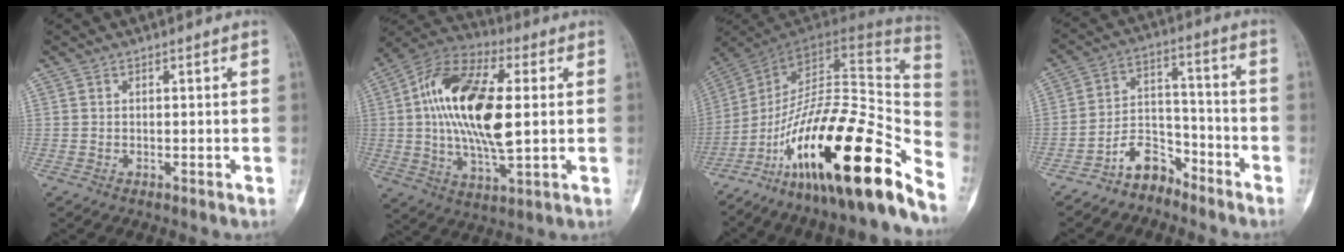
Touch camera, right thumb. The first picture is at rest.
{"total": 20.9, "force": [2.2, 9.3, 18.6], "torque": [-0.353, 0.007, 0.033]}
{"total": 30.3, "force": [-18.8, 7.5, 22.5], "torque": [-0.292, 0.094, -0.305]}
{"total": 8.0, "force": [-6.3, 4.3, 2.3], "torque": [-0.023, 0.078, -0.120]}